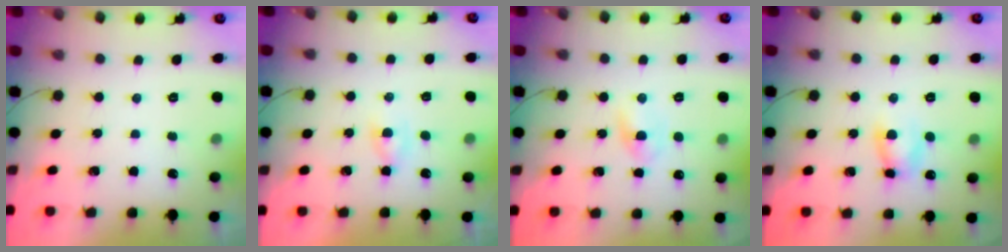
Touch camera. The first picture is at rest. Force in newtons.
{"total": 1.6, "press": 1.5, "slide": 0.6}
{"total": 2.8, "press": 2.6, "slide": 1.1}
{"total": 5.1, "press": 5.1, "slide": 0.2}